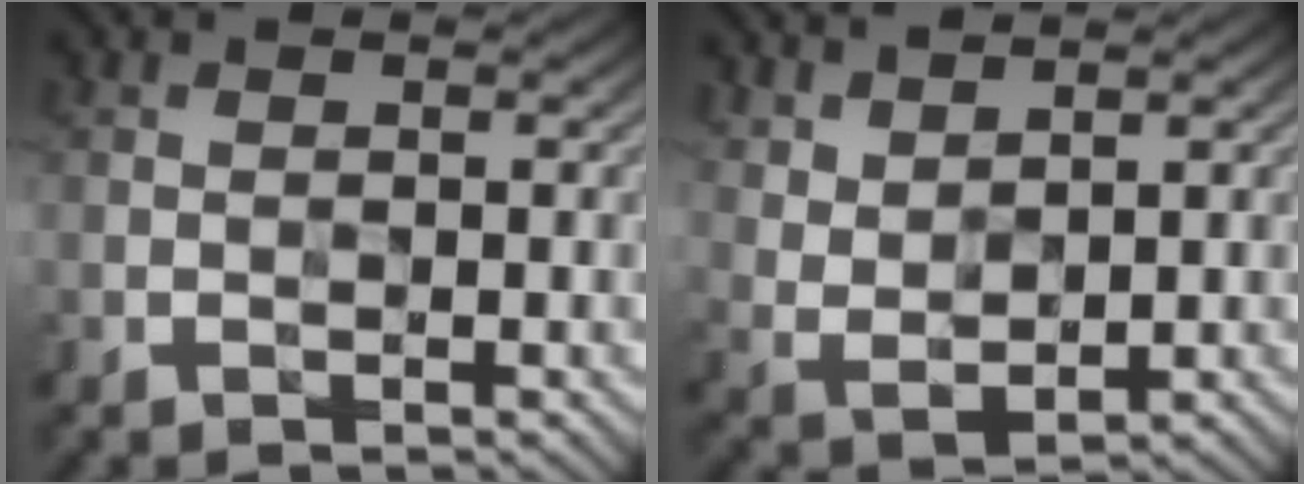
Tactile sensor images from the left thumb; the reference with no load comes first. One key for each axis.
{"total": 4.6, "fx": 3.6, "fy": 1.6, "fz": 2.3, "tx": -0.052, "ty": -0.009, "tz": 0.082}